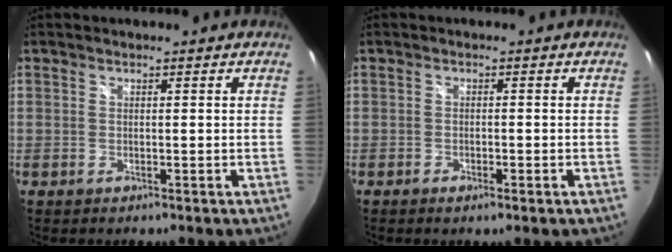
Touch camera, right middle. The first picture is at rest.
{"total": 1.8, "force": [-1.0, 0.5, 1.4], "torque": [-0.025, -0.005, -0.018]}